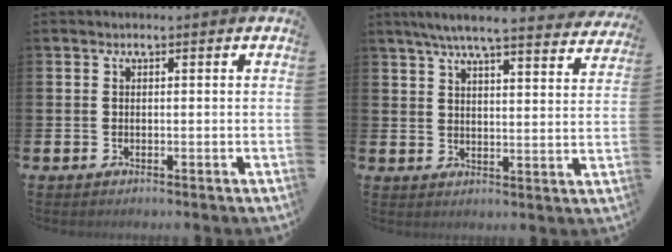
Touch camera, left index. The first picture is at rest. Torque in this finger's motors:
{"motor_torque": [1.09, -1.05, 0.84, 0.21]}